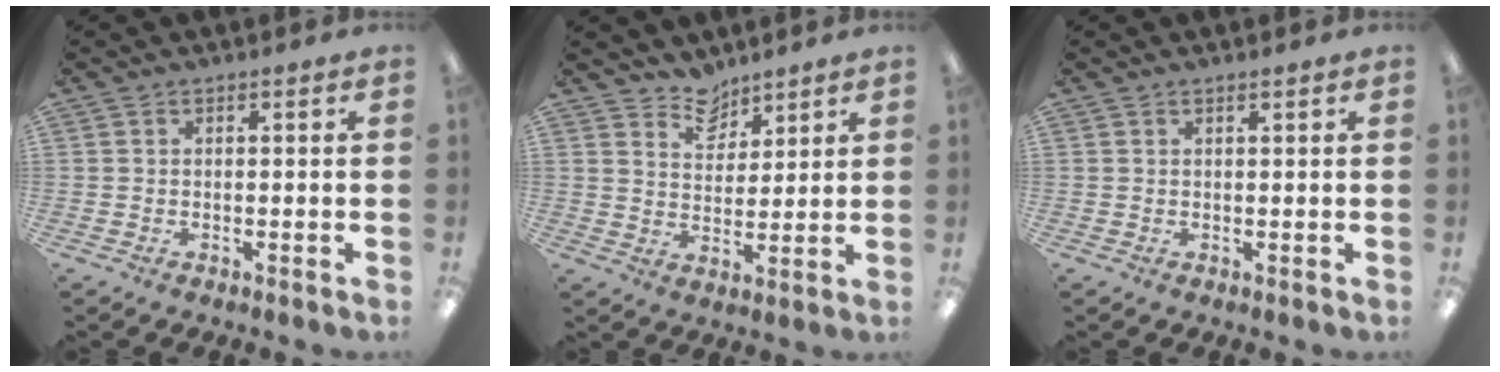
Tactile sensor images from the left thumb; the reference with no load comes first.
{"total": 6.6, "force": [5.8, 3.2, 0.6], "torque": [-0.009, -0.039, 0.108]}
{"total": 0.7, "force": [0.6, 0.0, 0.4], "torque": [-0.008, 0.000, 0.010]}